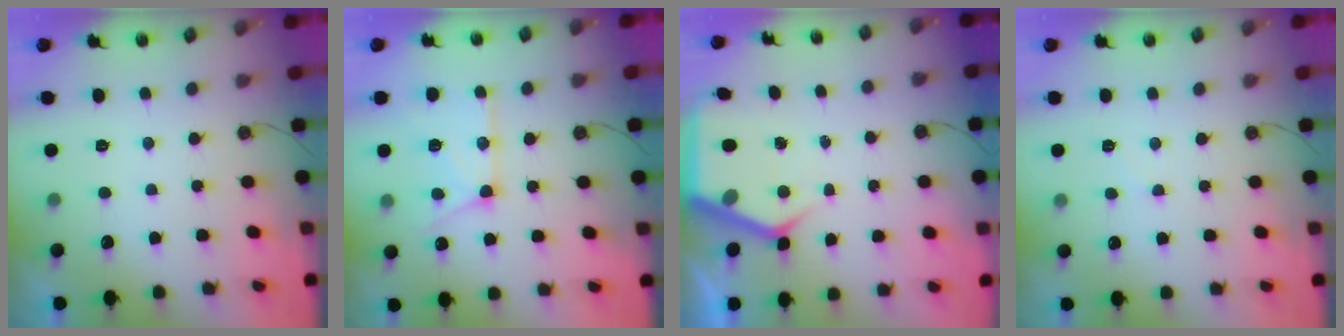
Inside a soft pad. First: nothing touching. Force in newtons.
{"total": 14.0, "press": 13.9, "slide": 1.6}
{"total": 8.4, "press": 8.3, "slide": 0.7}
{"total": 5.6, "press": 5.5, "slide": 0.8}